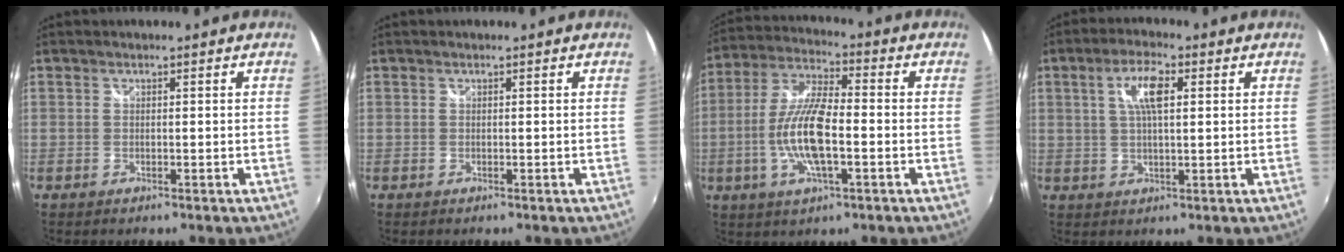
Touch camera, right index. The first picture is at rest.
{"total": 0.0}
{"total": 12.2, "force": [-2.7, 3.3, 11.5], "torque": [-0.236, 0.002, -0.052]}
{"total": 6.5, "force": [1.9, 2.1, 5.9], "torque": [-0.109, 0.010, 0.036]}